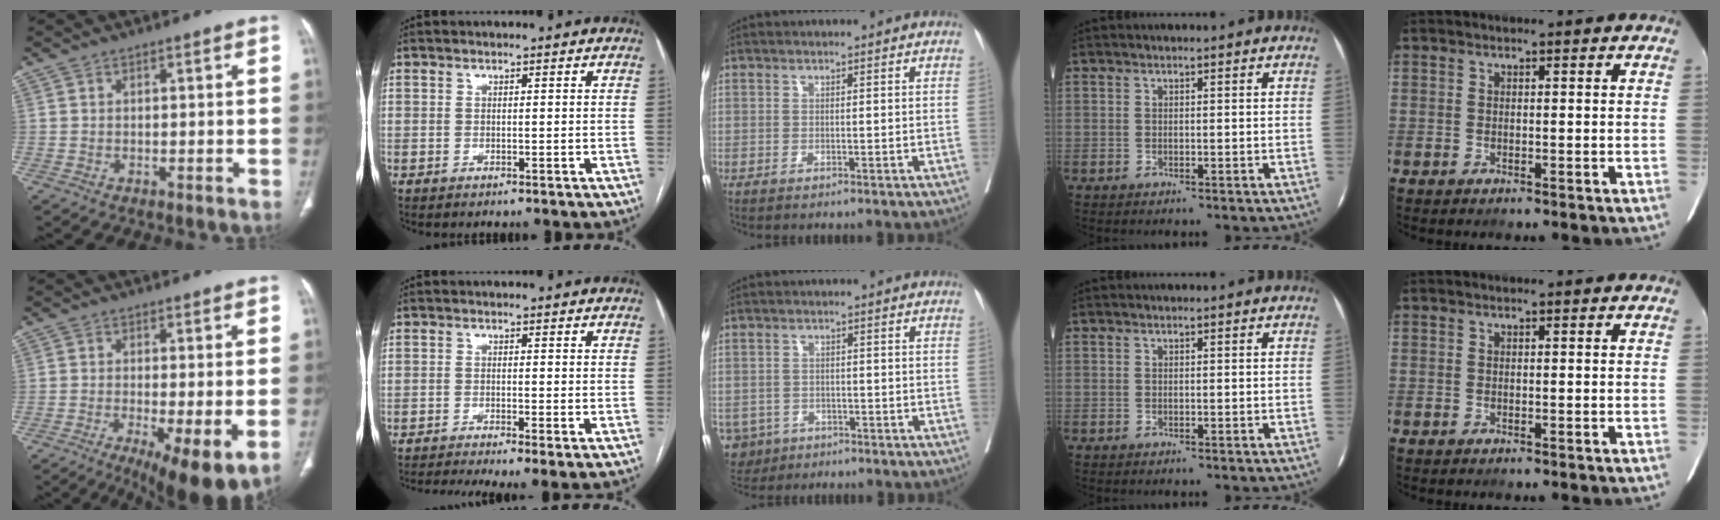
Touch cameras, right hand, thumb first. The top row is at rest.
{"thumb": {"total": 12.4, "force": [-4.6, 3.3, 11.1], "torque": [-0.161, -0.017, -0.065]}, "index": {"total": 7.8, "force": [-5.5, 0.7, 5.4], "torque": [-0.081, -0.010, -0.089]}, "middle": {"total": 5.5, "force": [-3.0, 4.5, 0.8], "torque": [-0.020, 0.004, -0.045]}}